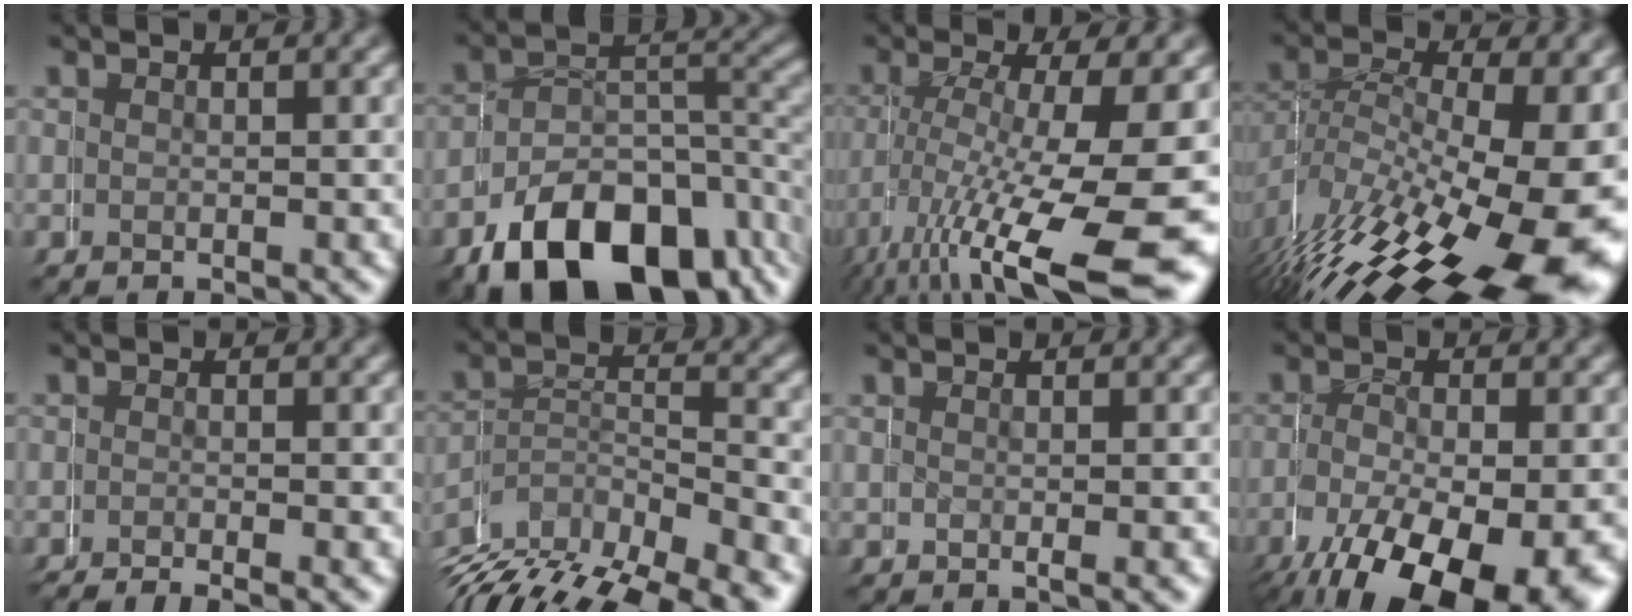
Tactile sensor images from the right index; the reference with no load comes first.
{"total": 8.7, "force": [-5.5, 4.7, 4.9], "torque": [-0.054, -0.014, -0.083]}
{"total": 8.9, "force": [-4.2, 2.3, 7.5], "torque": [-0.123, -0.035, -0.039]}
{"total": 13.1, "force": [-3.9, 6.7, 10.5], "torque": [-0.165, -0.029, -0.032]}
{"total": 2.7, "force": [-2.5, 0.3, 1.0], "torque": [-0.008, -0.007, -0.035]}
{"total": 7.9, "force": [-5.3, 4.5, 3.8], "torque": [-0.056, -0.013, -0.081]}
{"total": 0.8, "force": [0.7, -0.3, 0.0], "torque": [0.003, 0.002, 0.013]}
{"total": 9.1, "force": [-3.8, 5.0, 6.6], "torque": [-0.124, -0.038, -0.035]}